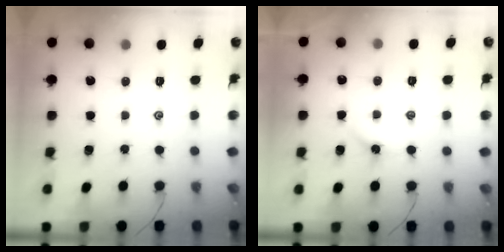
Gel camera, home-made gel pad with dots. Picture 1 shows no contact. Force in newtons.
{"total": 2.6, "press": 2.6, "slide": 0.3}